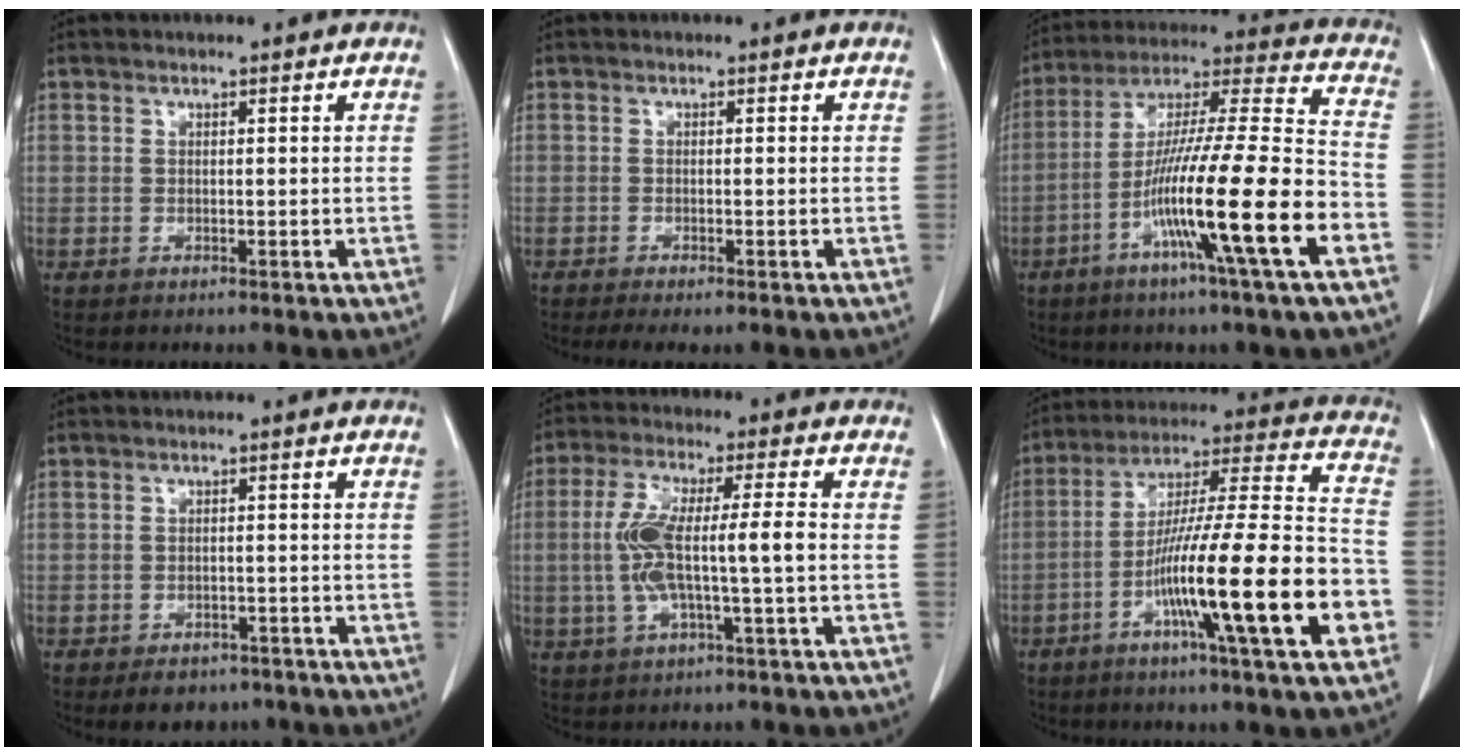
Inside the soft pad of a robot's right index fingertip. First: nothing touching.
{"total": 3.0, "force": [-2.0, 0.8, 2.0], "torque": [-0.034, -0.008, -0.033]}
{"total": 20.7, "force": [-8.0, -0.3, 19.1], "torque": [-0.333, -0.021, -0.147]}
{"total": 4.9, "force": [-3.8, 2.8, 1.3], "torque": [-0.008, 0.007, -0.049]}
{"total": 9.7, "force": [-0.7, 1.0, 9.6], "torque": [-0.196, 0.016, -0.017]}
{"total": 22.8, "force": [-7.9, 0.7, 21.3], "torque": [-0.322, -0.012, -0.136]}